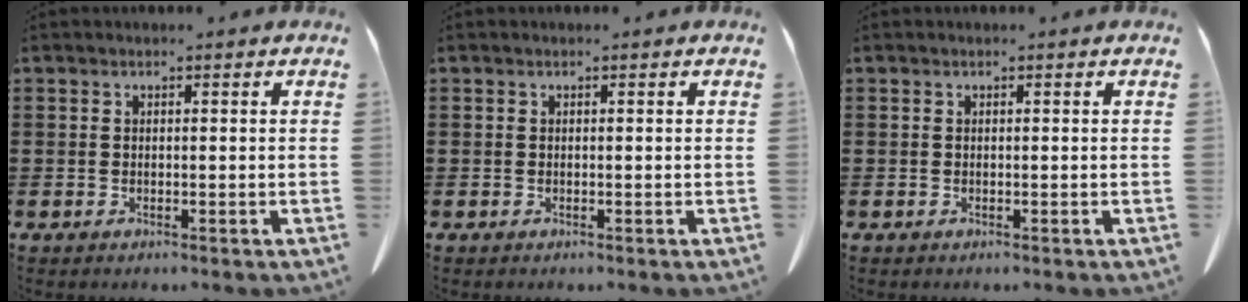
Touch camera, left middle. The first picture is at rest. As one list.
[{"total": 0.0}, {"total": 0.0}]